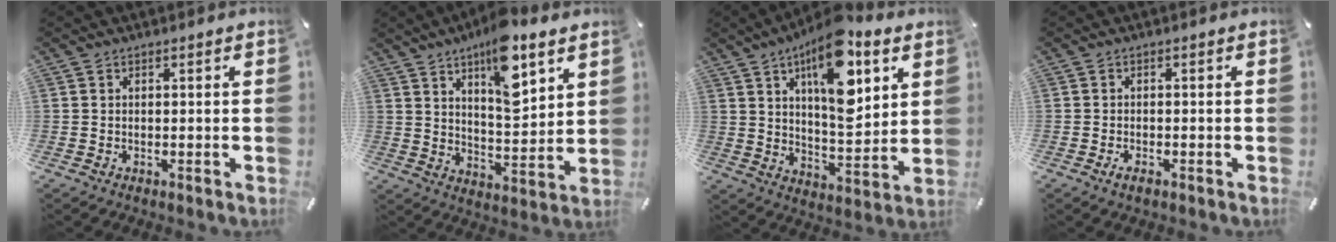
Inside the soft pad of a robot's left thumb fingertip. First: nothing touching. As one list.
[{"total": 14.1, "force": [8.9, 5.3, 9.6], "torque": [-0.140, -0.050, 0.148]}, {"total": 17.8, "force": [8.6, 7.9, 13.5], "torque": [-0.213, -0.037, 0.138]}, {"total": 1.9, "force": [-1.0, 0.9, 1.3], "torque": [-0.025, 0.003, -0.019]}]